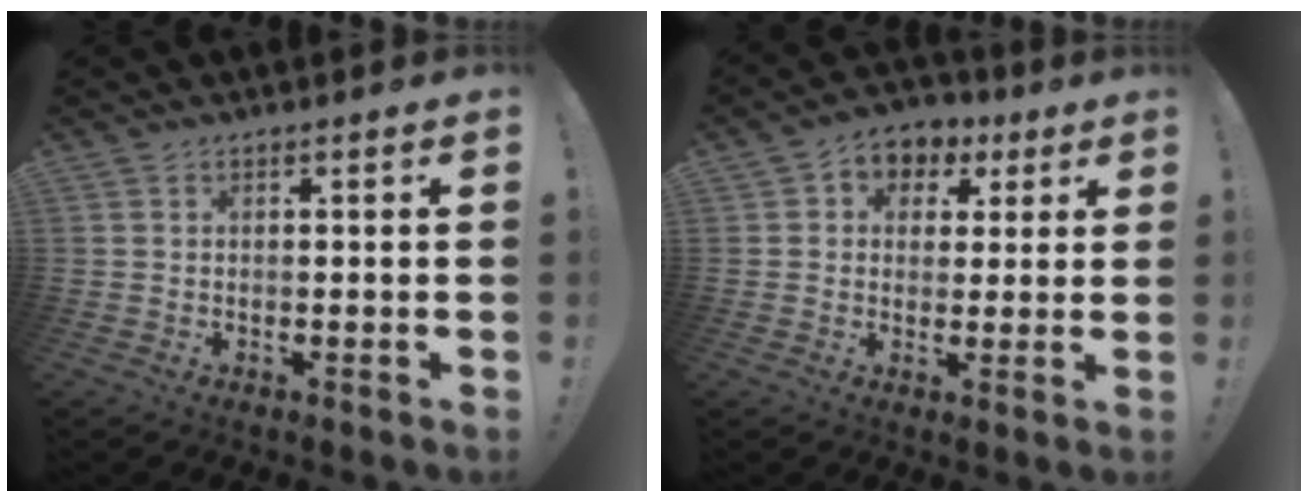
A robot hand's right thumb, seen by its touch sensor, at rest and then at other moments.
{"total": 6.3, "force": [1.4, 5.8, 2.0], "torque": [-0.019, -0.003, 0.029]}